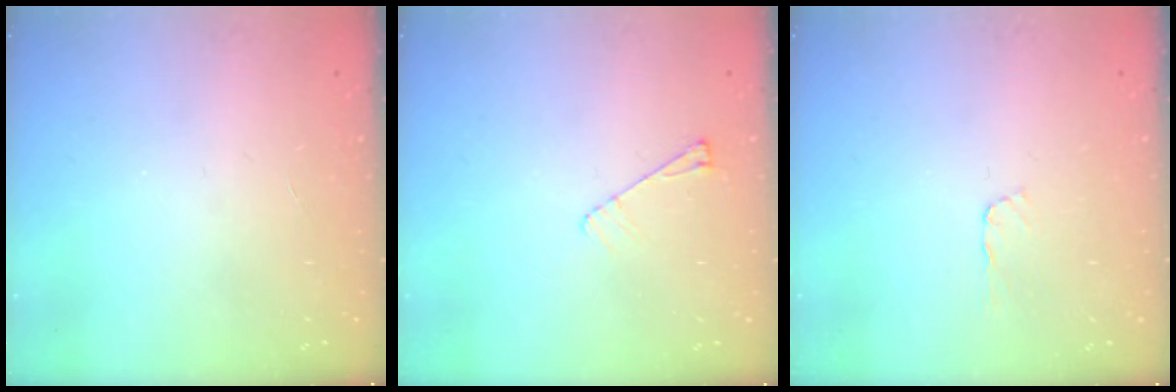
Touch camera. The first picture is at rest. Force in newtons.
{"total": 4.8, "press": 4.7, "slide": 0.8}
{"total": 2.1, "press": 2.1, "slide": 0.3}